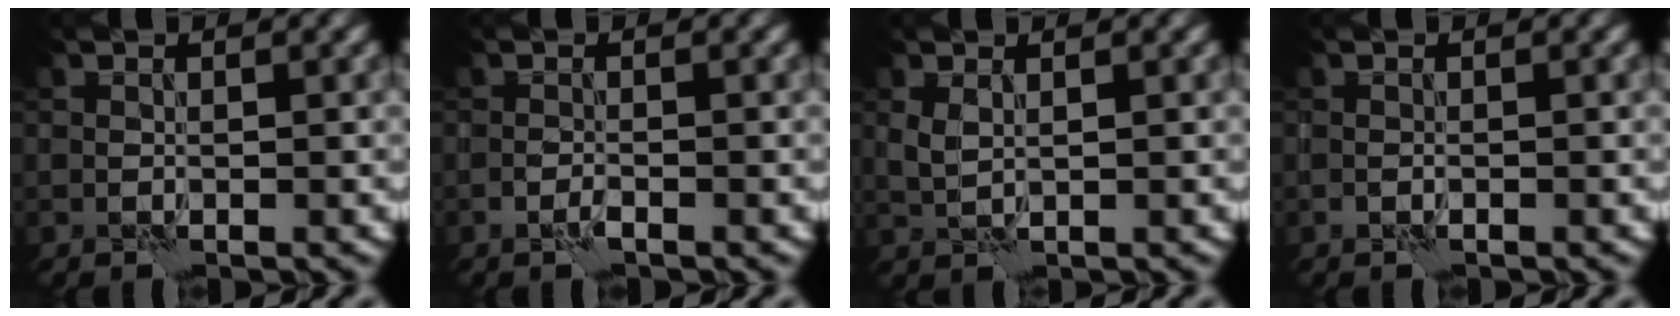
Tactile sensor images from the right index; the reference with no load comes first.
{"total": 1.1, "force": [-0.8, 0.2, 0.8], "torque": [-0.015, 0.002, -0.017]}
{"total": 1.2, "force": [0.7, 0.4, 0.8], "torque": [-0.021, -0.001, 0.018]}
{"total": 0.9, "force": [-0.6, 0.3, 0.6], "torque": [-0.013, 0.002, -0.012]}